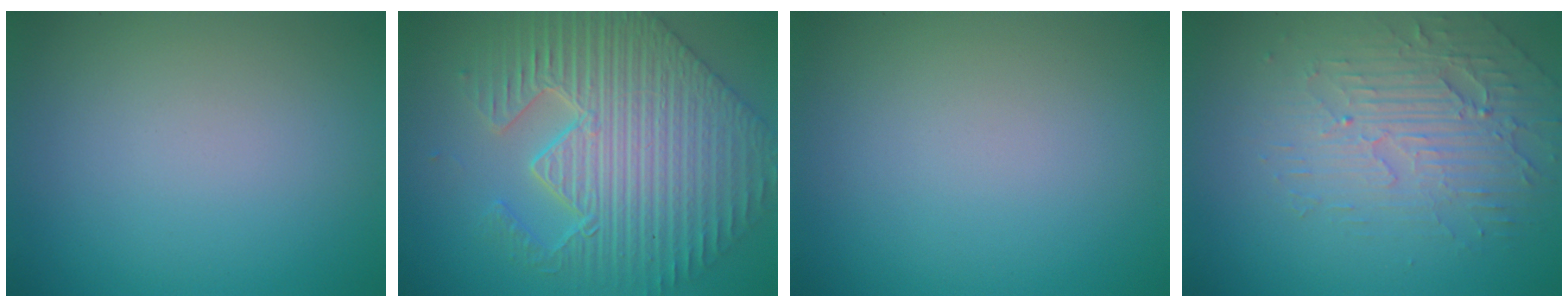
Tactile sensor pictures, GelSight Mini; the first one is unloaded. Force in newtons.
{"total": 7.7, "press": 6.3, "slide": 4.6}
{"total": 0.0}
{"total": 3.9, "press": 3.4, "slide": 1.8}